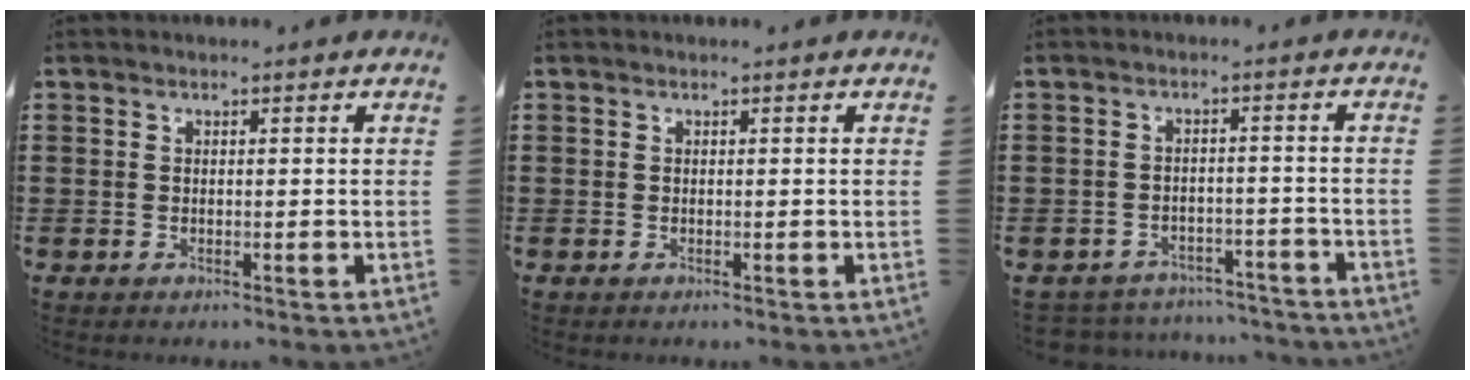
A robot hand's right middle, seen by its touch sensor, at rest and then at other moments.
{"total": 0.0}
{"total": 3.4, "force": [-3.4, 0.4, -0.2], "torque": [-0.006, 0.000, -0.073]}